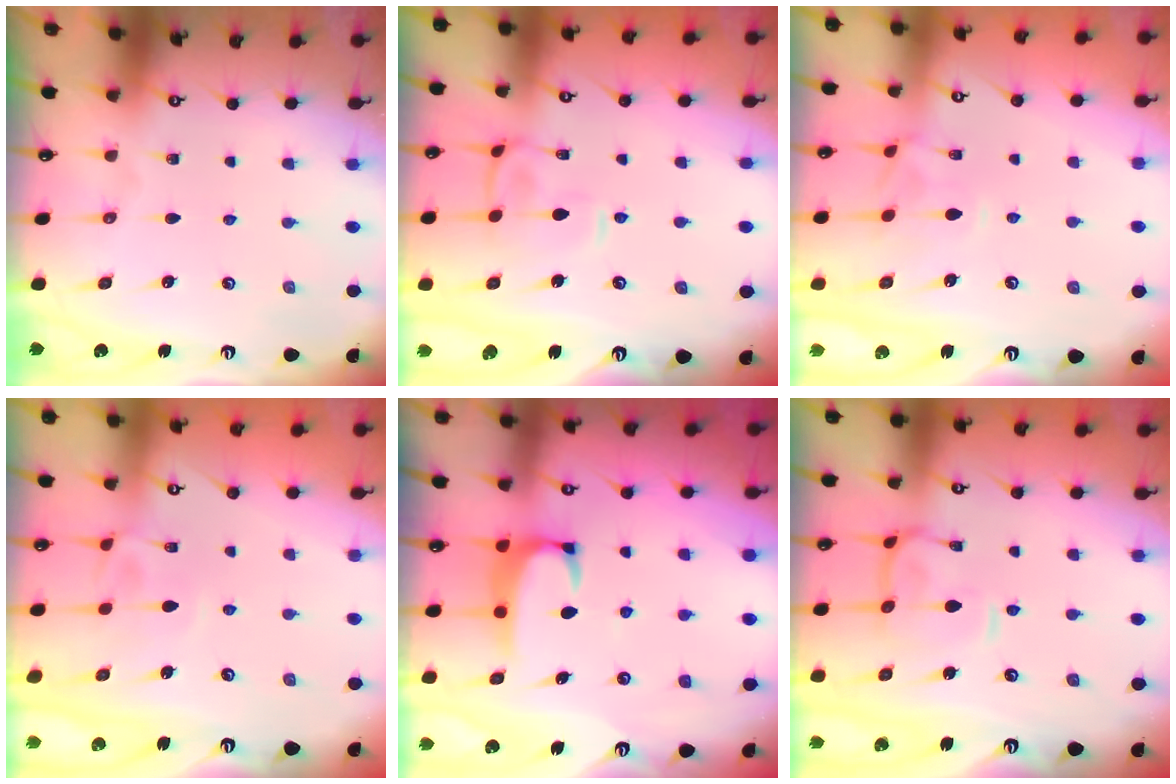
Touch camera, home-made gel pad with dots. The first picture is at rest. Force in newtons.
{"total": 1.1, "press": 0.9, "slide": 0.7}
{"total": 0.9, "press": 0.3, "slide": 0.9}
{"total": 0.9, "press": 0.2, "slide": 0.8}
{"total": 2.0, "press": 2.0, "slide": 0.3}
{"total": 3.5, "press": 3.4, "slide": 0.9}